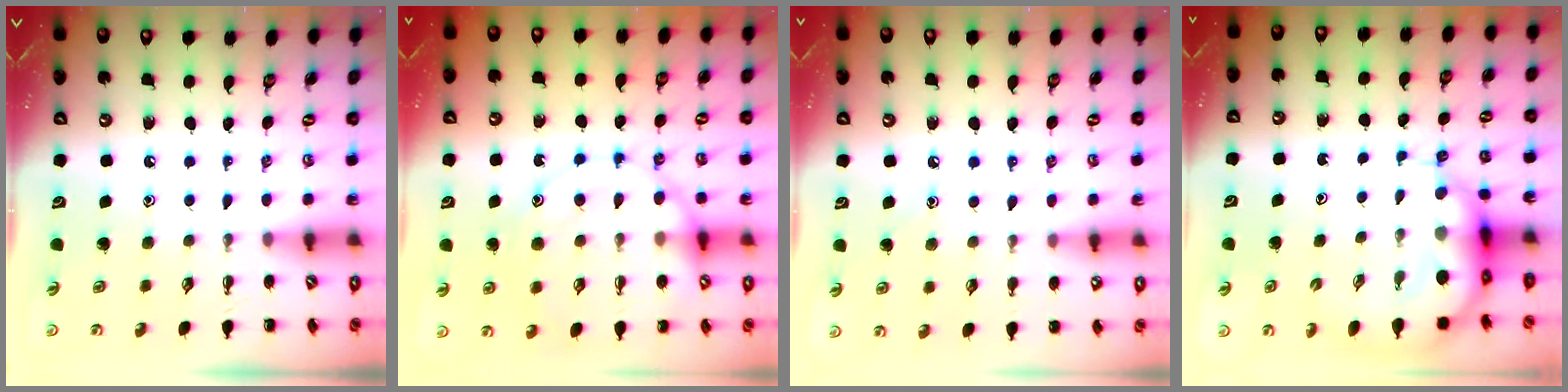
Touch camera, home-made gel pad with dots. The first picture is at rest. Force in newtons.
{"total": 15.1, "press": 15.0, "slide": 1.0}
{"total": 5.9, "press": 5.7, "slide": 1.6}
{"total": 8.3, "press": 8.0, "slide": 2.3}